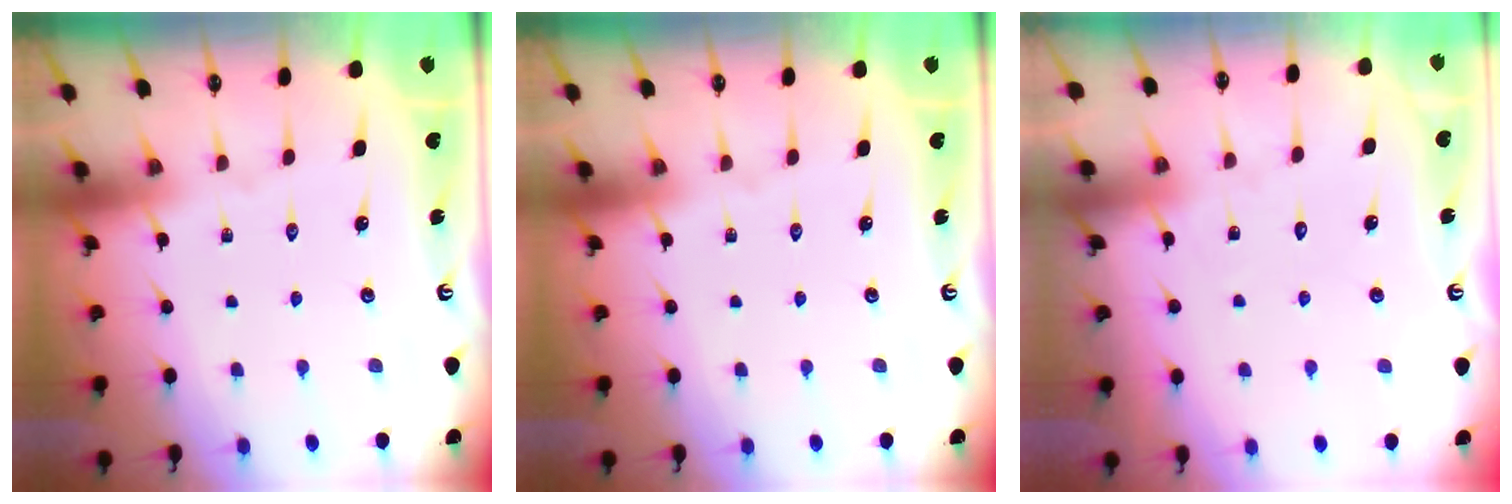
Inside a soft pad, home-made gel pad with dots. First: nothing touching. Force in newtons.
{"total": 0.0}
{"total": 6.0, "press": 6.0, "slide": 0.6}